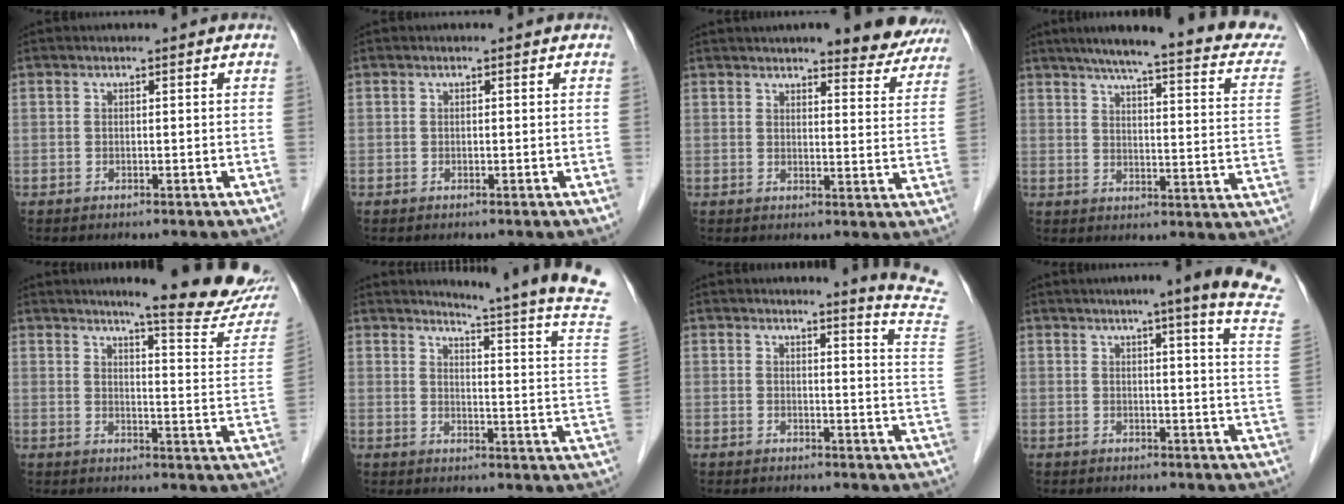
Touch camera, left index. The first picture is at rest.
{"total": 0.0}
{"total": 11.6, "force": [10.3, 2.4, 4.8], "torque": [-0.034, -0.011, 0.105]}
{"total": 24.1, "force": [20.4, 1.9, 12.8], "torque": [-0.173, -0.025, 0.242]}
{"total": 15.9, "force": [13.9, 0.4, 7.7], "torque": [-0.091, -0.065, 0.160]}
{"total": 15.7, "force": [14.2, -3.8, 5.6], "torque": [-0.092, -0.114, 0.158]}
{"total": 9.1, "force": [8.7, -2.1, 1.5], "torque": [-0.021, -0.098, 0.078]}
{"total": 16.2, "force": [12.9, -1.1, 9.7], "torque": [-0.126, -0.041, 0.132]}